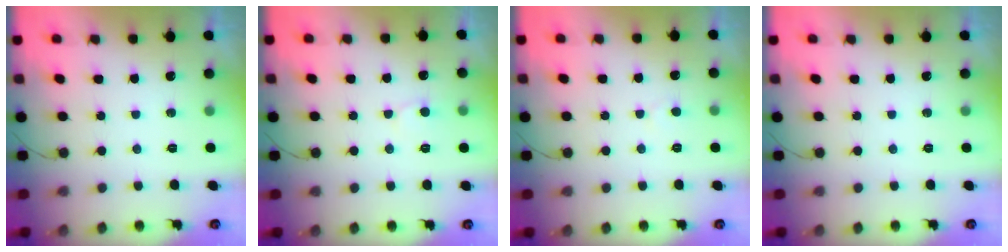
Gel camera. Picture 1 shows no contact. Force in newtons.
{"total": 6.0, "press": 6.0, "slide": 0.5}
{"total": 2.7, "press": 2.7, "slide": 0.2}
{"total": 0.0}